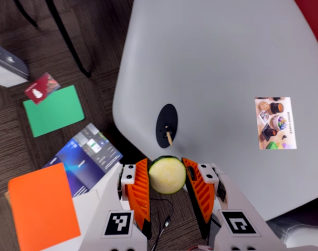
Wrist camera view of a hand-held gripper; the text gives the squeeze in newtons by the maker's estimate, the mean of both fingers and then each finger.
{"total": 10.1, "left": 10.5, "right": 9.6}